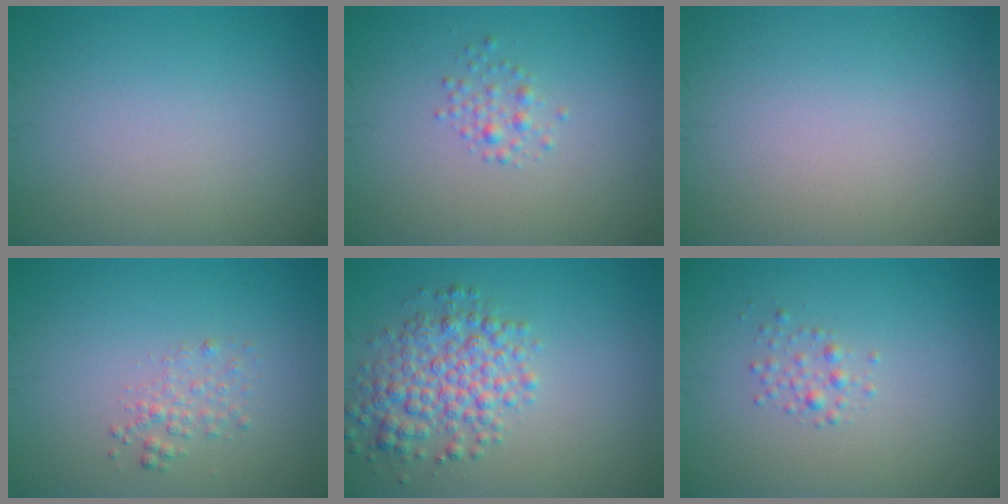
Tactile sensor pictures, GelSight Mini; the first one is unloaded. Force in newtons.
{"total": 1.3, "press": 1.3, "slide": 0.0}
{"total": 0.0}
{"total": 1.5, "press": 1.5, "slide": 0.0}
{"total": 4.8, "press": 4.8, "slide": 0.1}
{"total": 1.2, "press": 1.2, "slide": 0.1}